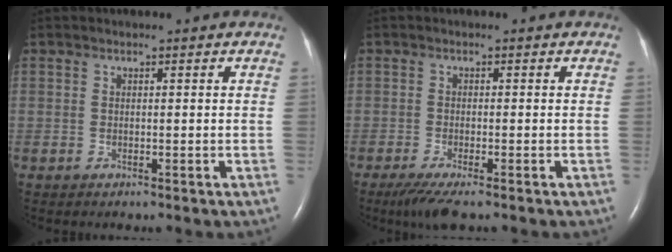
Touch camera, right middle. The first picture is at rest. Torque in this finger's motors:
{"motor_torque": [0.73, -0.68, 0.04, 0.07]}